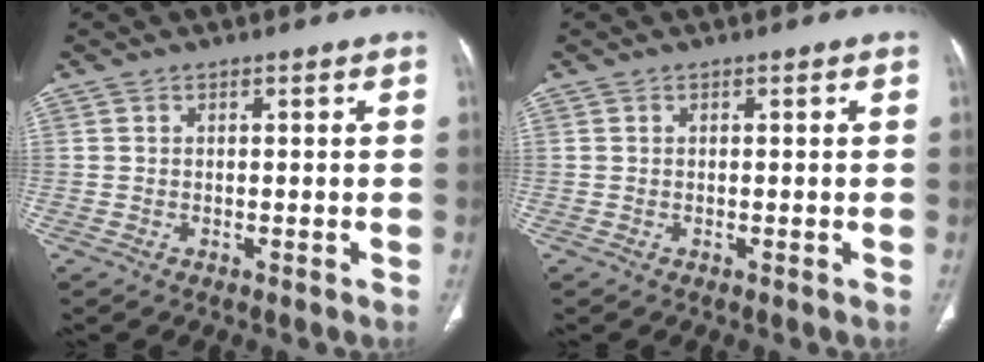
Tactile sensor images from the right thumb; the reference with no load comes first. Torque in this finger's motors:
{"motor_torque": [-0.11, 0.11, -0.15, 0.04, 0.01]}